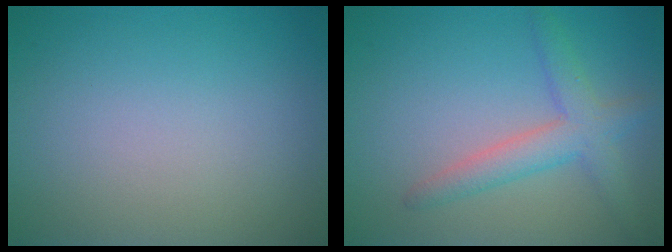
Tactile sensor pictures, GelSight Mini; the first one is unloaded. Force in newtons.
{"total": 3.5, "press": 3.5, "slide": 0.2}